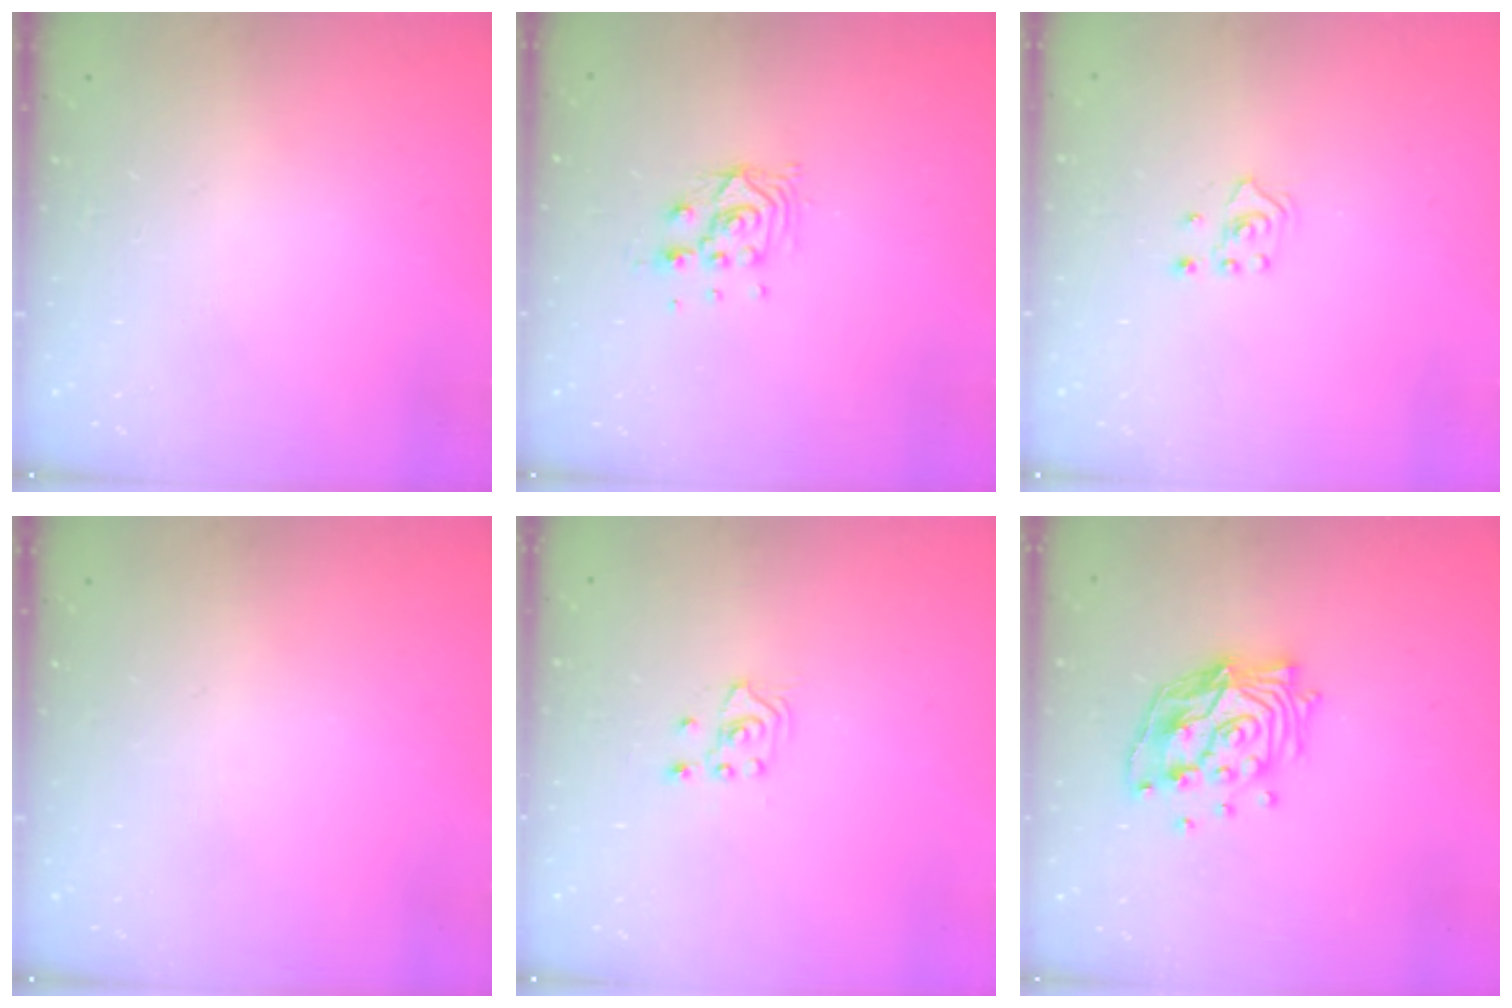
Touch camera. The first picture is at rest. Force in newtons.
{"total": 7.2, "press": 7.2, "slide": 0.6}
{"total": 2.4, "press": 2.2, "slide": 0.8}
{"total": 0.0}
{"total": 2.5, "press": 2.4, "slide": 0.9}
{"total": 13.5, "press": 13.4, "slide": 1.0}